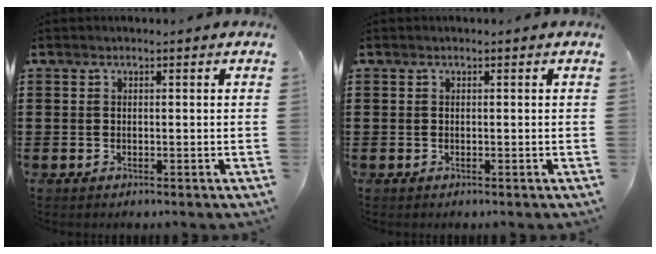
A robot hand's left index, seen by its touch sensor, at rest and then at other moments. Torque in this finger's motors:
{"motor_torque": [0.00, 0.00, 0.00, 0.00]}